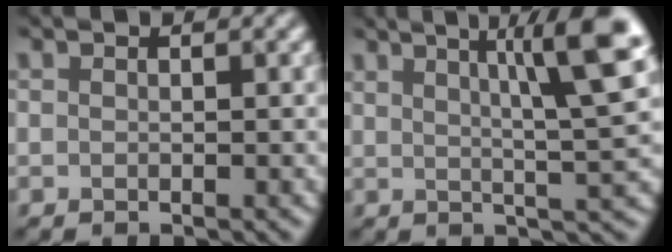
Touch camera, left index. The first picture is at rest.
{"total": 7.5, "force": [3.0, 0.8, 6.8], "torque": [-0.101, 0.020, 0.069]}